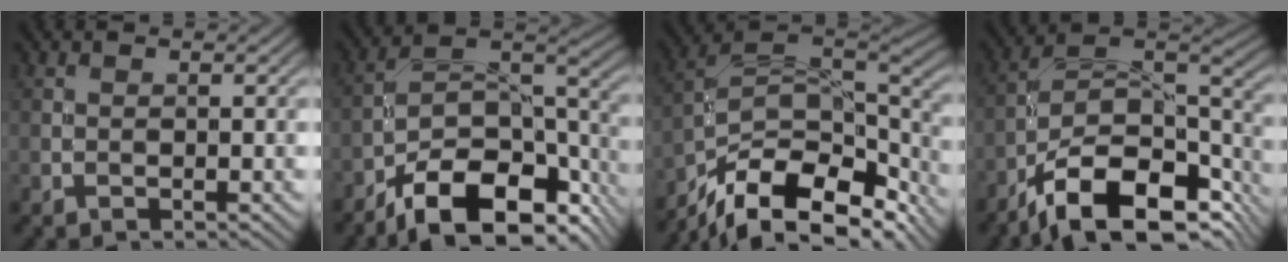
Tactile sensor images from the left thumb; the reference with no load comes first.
{"total": 15.8, "force": [-10.5, 6.8, 9.7], "torque": [-0.198, -0.028, -0.163]}
{"total": 15.8, "force": [-9.8, 7.7, 9.7], "torque": [-0.197, -0.023, -0.163]}
{"total": 14.9, "force": [-9.1, 6.4, 9.9], "torque": [-0.195, -0.020, -0.149]}